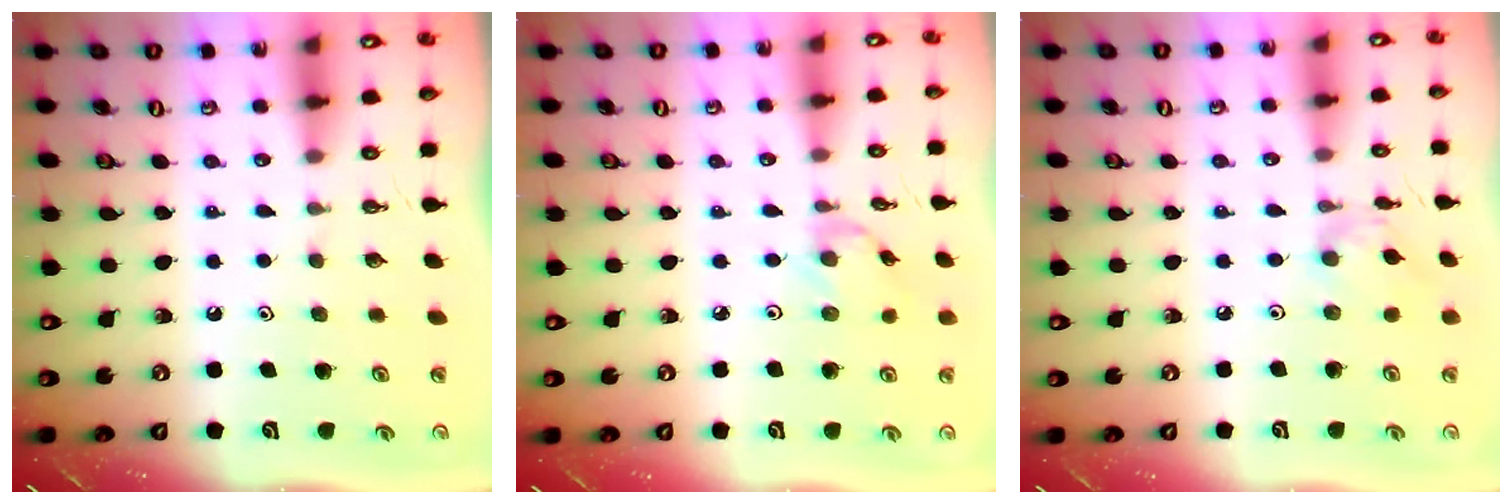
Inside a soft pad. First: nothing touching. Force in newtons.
{"total": 0.9, "press": 0.8, "slide": 0.3}
{"total": 2.9, "press": 2.9, "slide": 0.2}